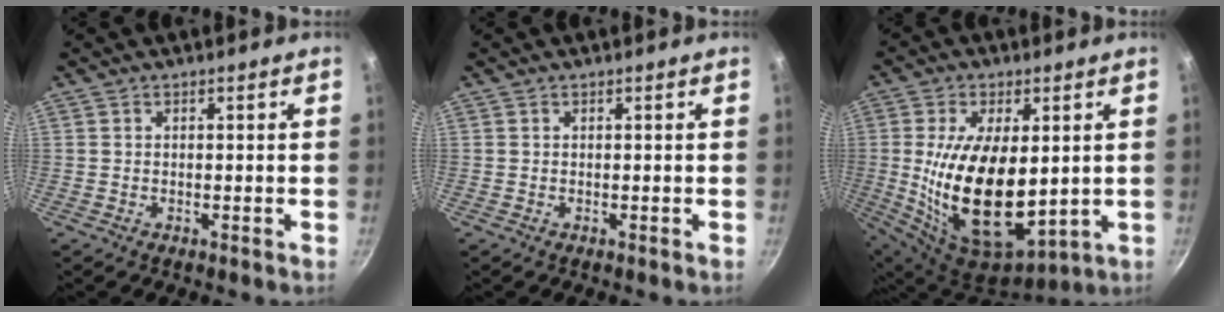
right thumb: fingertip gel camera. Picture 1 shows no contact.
{"total": 0.0}
{"total": 20.6, "force": [0.7, 10.7, 17.6], "torque": [-0.315, -0.027, 0.030]}